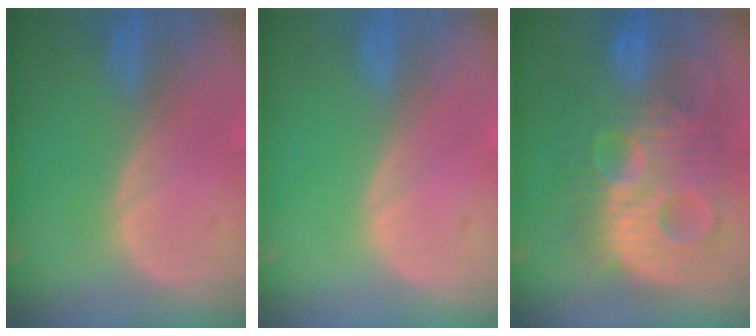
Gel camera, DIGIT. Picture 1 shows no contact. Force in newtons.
{"total": 0.0}
{"total": 13.6, "press": 13.5, "slide": 1.2}